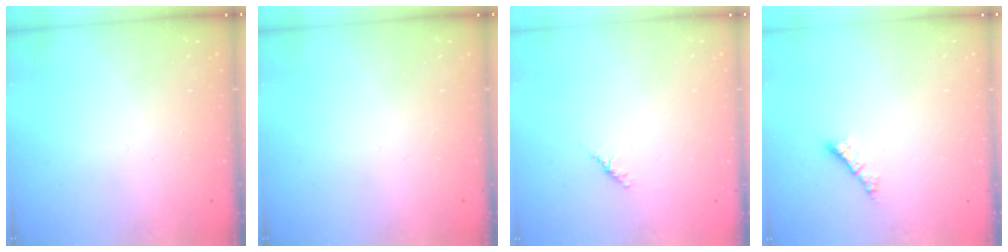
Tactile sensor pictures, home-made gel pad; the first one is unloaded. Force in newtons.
{"total": 0.0}
{"total": 1.8, "press": 1.7, "slide": 0.6}
{"total": 2.4, "press": 2.4, "slide": 0.2}